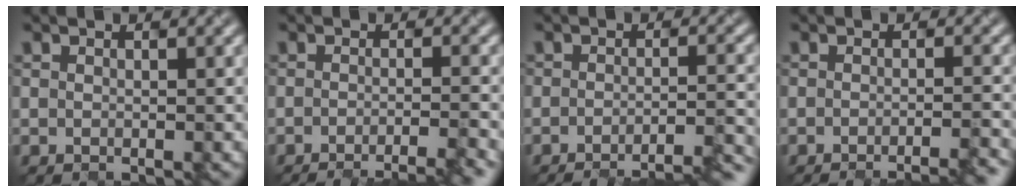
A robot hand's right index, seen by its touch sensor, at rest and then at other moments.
{"total": 5.2, "force": [-3.4, 1.2, 3.8], "torque": [-0.028, -0.002, -0.039]}
{"total": 6.9, "force": [-5.6, 1.4, 3.8], "torque": [-0.034, 0.003, -0.063]}
{"total": 4.4, "force": [-2.6, 1.2, 3.4], "torque": [-0.016, 0.000, -0.024]}